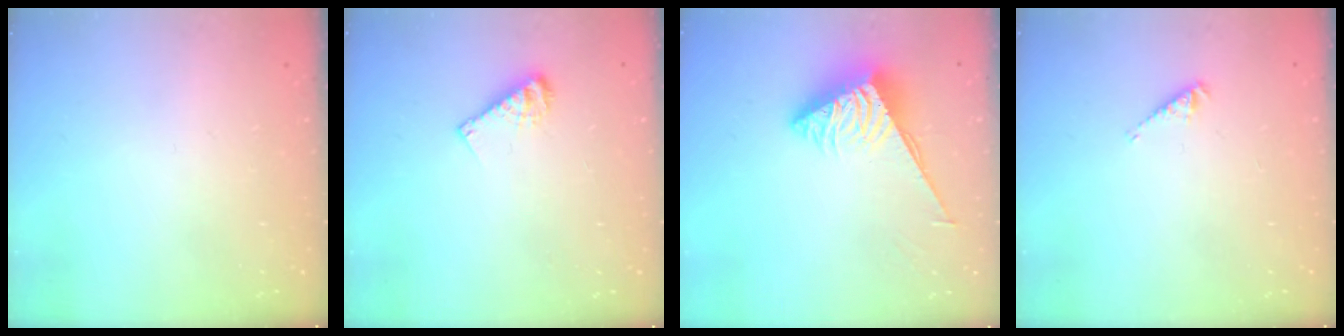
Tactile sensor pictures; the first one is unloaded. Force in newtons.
{"total": 6.7, "press": 6.7, "slide": 0.3}
{"total": 3.9, "press": 3.9, "slide": 0.4}
{"total": 2.9, "press": 2.9, "slide": 0.4}